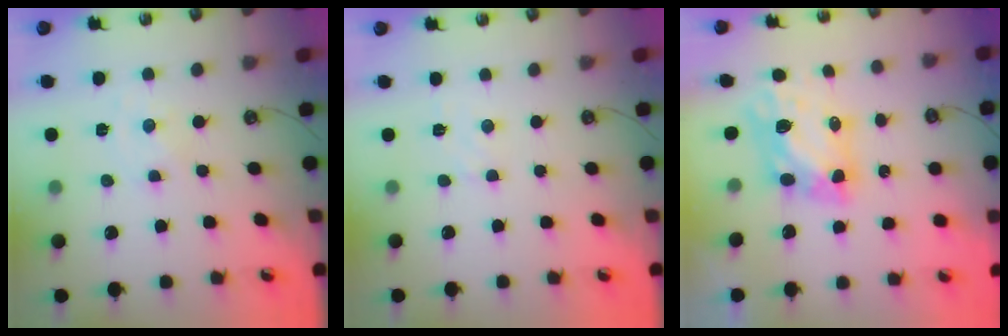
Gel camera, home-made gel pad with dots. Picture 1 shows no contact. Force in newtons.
{"total": 2.9, "press": 2.9, "slide": 0.5}
{"total": 6.5, "press": 6.5, "slide": 0.6}